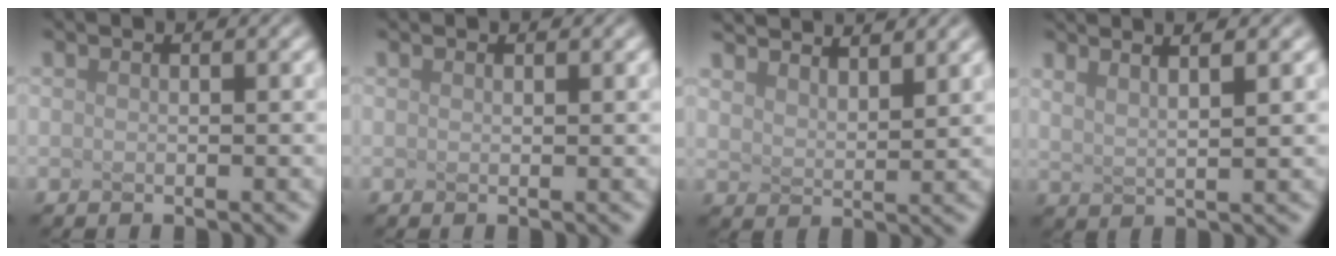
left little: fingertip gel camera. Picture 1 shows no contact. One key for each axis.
{"total": 0.0}
{"total": 3.9, "fx": 3.8, "fy": 0.1, "fz": 0.8, "tx": -0.024, "ty": 0.011, "tz": 0.070}
{"total": 2.5, "fx": 1.7, "fy": -0.1, "fz": 1.9, "tx": -0.047, "ty": 0.012, "tz": 0.037}